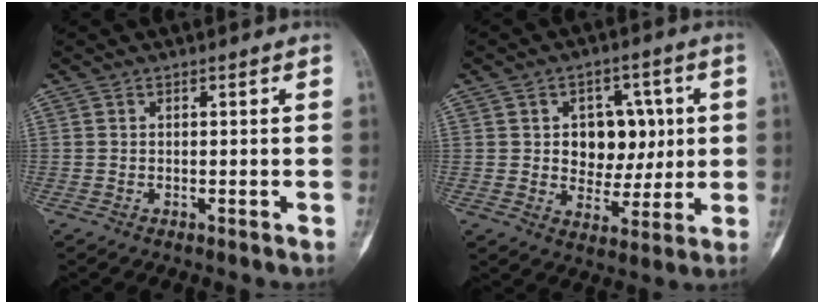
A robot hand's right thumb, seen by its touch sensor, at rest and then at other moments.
{"total": 10.5, "force": [1.6, 7.9, 6.7], "torque": [-0.045, -0.002, 0.030]}